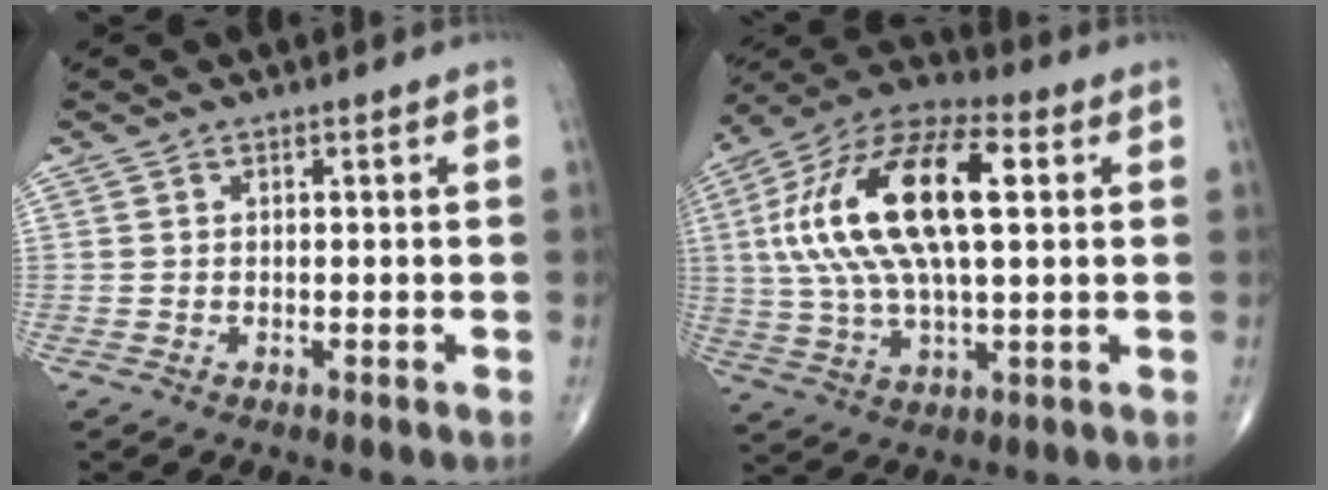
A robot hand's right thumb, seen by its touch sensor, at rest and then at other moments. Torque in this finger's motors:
{"motor_torque": [0.77, 0.79, 2.37, 0.33, 0.66]}